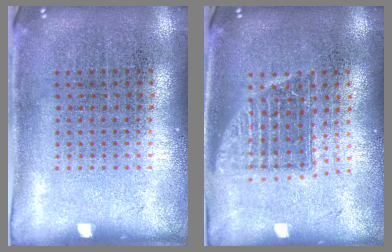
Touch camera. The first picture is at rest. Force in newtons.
{"total": 1.4, "press": 1.1, "slide": 0.8}